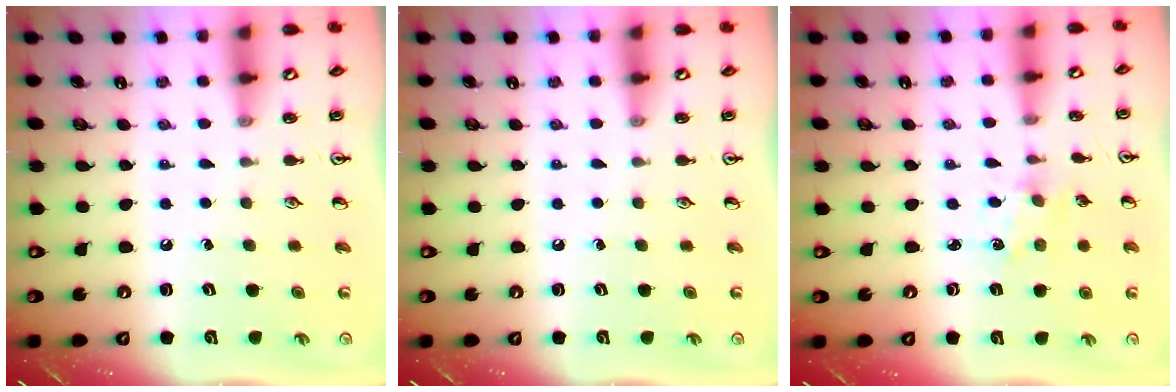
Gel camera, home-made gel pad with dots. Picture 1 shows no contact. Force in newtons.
{"total": 0.0}
{"total": 1.0, "press": 1.0, "slide": 0.2}